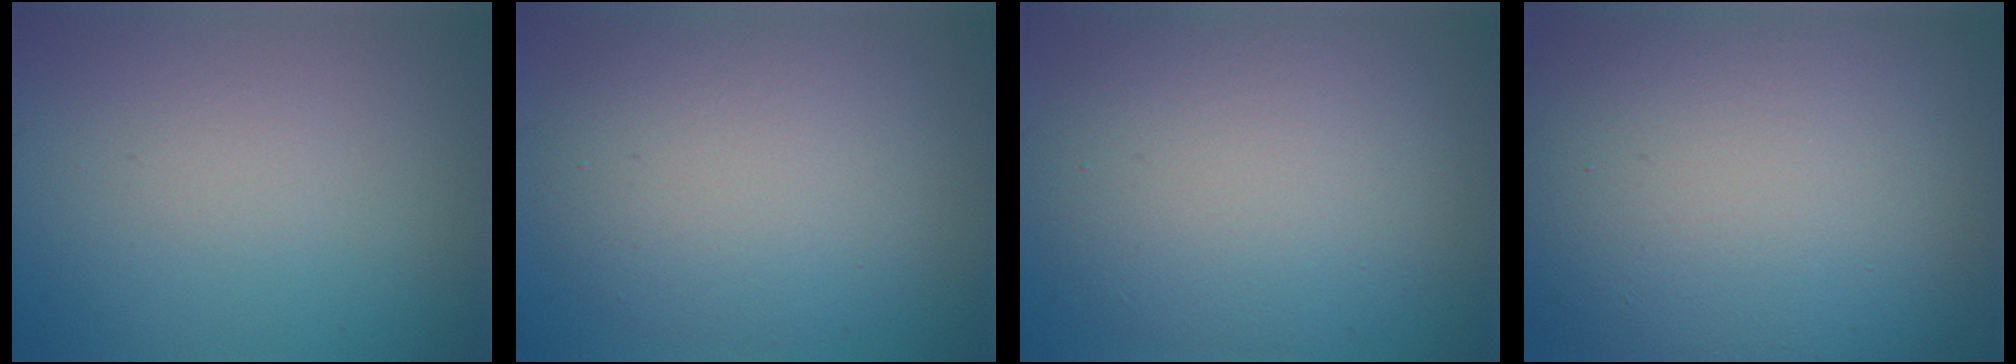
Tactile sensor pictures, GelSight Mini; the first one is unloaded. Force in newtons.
{"total": 7.5, "press": 7.5, "slide": 0.2}
{"total": 8.4, "press": 8.3, "slide": 0.7}
{"total": 17.3, "press": 17.3, "slide": 1.4}